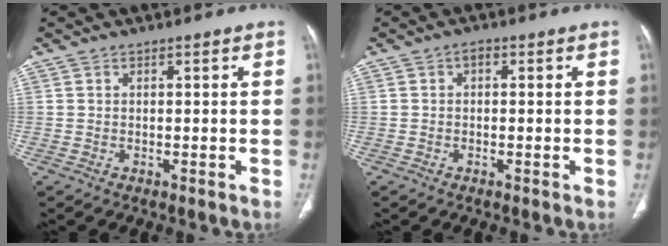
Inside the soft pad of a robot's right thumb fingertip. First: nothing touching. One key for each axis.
{"total": 1.1, "fx": 0.1, "fy": 0.7, "fz": 0.8, "tx": -0.001, "ty": 0.006, "tz": -0.005}